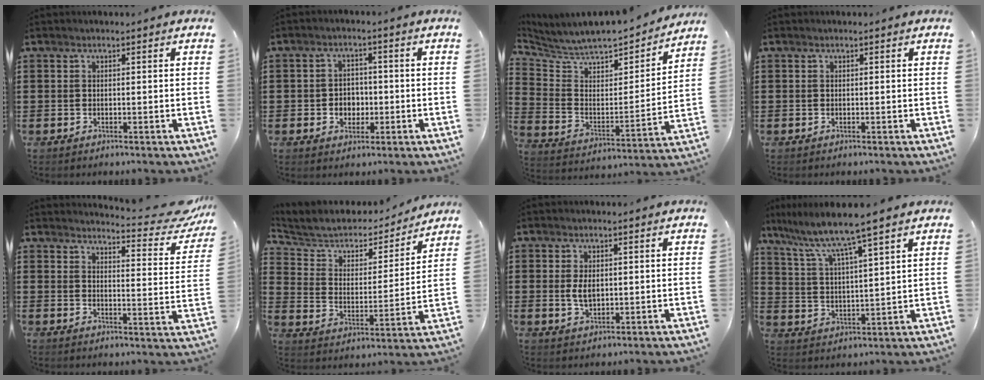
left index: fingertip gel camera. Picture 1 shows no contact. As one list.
[{"total": 3.4, "force": [-0.7, 2.9, 1.6], "torque": [-0.031, 0.003, -0.020]}, {"total": 5.4, "force": [5.2, 1.3, 0.7], "torque": [-0.049, -0.054, 0.084]}, {"total": 0.0}, {"total": 5.2, "force": [4.8, 0.3, 1.9], "torque": [-0.035, -0.038, 0.077]}, {"total": 5.1, "force": [4.4, 2.3, 1.3], "torque": [-0.056, -0.030, 0.068]}, {"total": 3.5, "force": [0.3, 2.0, 2.8], "torque": [-0.057, 0.001, 0.001]}, {"total": 7.1, "force": [5.8, -0.5, 4.1], "torque": [-0.104, -0.041, 0.092]}]